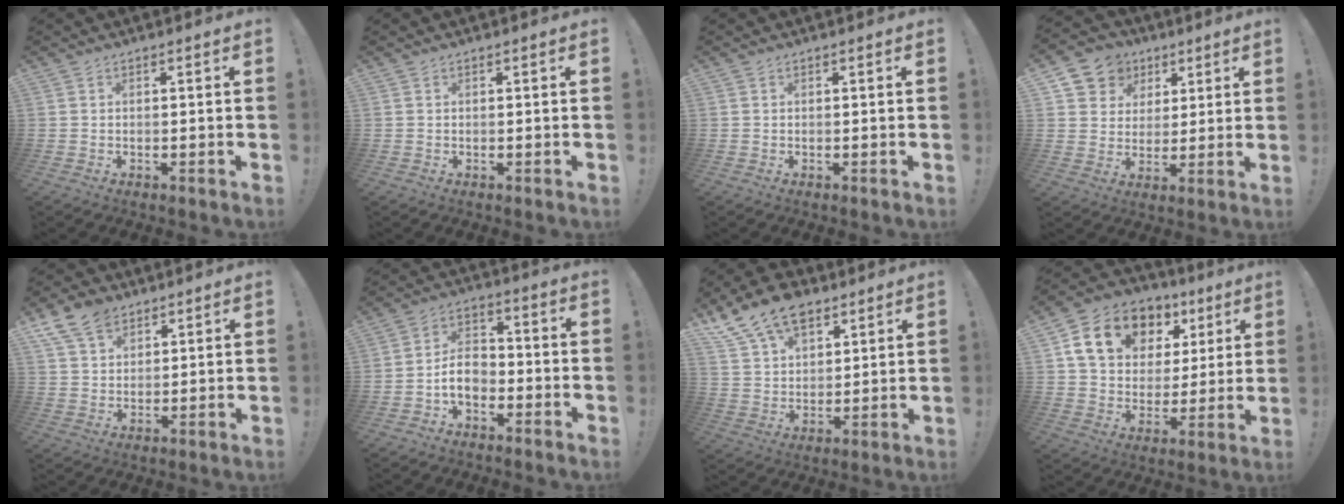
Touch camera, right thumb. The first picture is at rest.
{"total": 0.0}
{"total": 0.0}
{"total": 9.0, "force": [4.0, 7.8, 2.0], "torque": [-0.031, -0.025, 0.083]}
{"total": 9.6, "force": [6.3, 6.1, 4.0], "torque": [-0.072, -0.030, 0.125]}
{"total": 8.4, "force": [-3.5, 5.6, 5.3], "torque": [-0.101, 0.020, -0.062]}
{"total": 14.2, "force": [9.6, 8.2, 6.4], "torque": [-0.122, -0.051, 0.183]}
{"total": 17.5, "force": [8.6, 12.4, 8.9], "torque": [-0.138, -0.032, 0.167]}